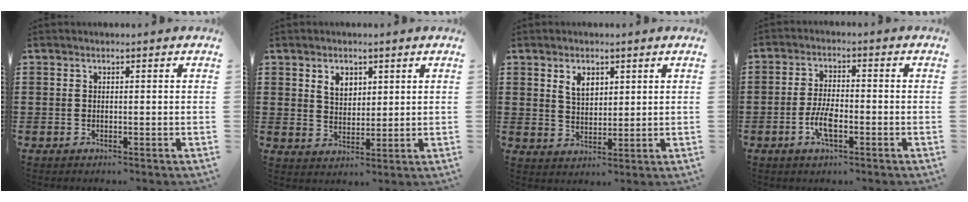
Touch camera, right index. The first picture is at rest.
{"total": 3.7, "force": [2.1, 2.5, 1.7], "torque": [-0.043, 0.011, 0.037]}
{"total": 3.8, "force": [2.1, 2.3, 2.1], "torque": [-0.049, 0.009, 0.038]}
{"total": 4.9, "force": [-1.8, 1.9, 4.2], "torque": [-0.099, -0.002, -0.041]}